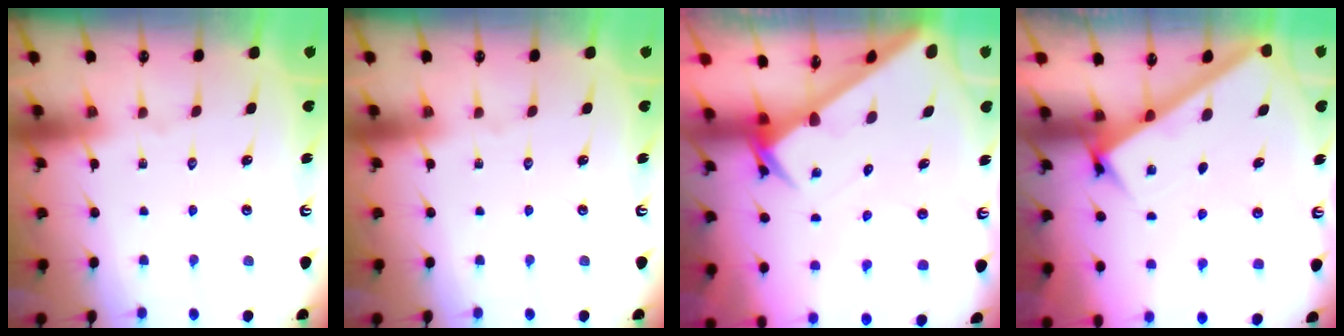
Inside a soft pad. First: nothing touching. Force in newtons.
{"total": 0.0}
{"total": 2.7, "press": 2.7, "slide": 0.1}
{"total": 3.1, "press": 3.1, "slide": 0.2}